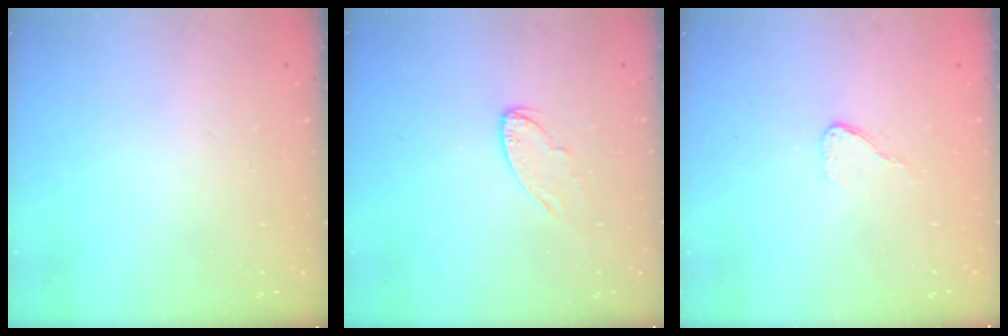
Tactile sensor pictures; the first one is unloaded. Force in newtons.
{"total": 6.7, "press": 6.7, "slide": 0.2}
{"total": 3.8, "press": 3.8, "slide": 0.3}